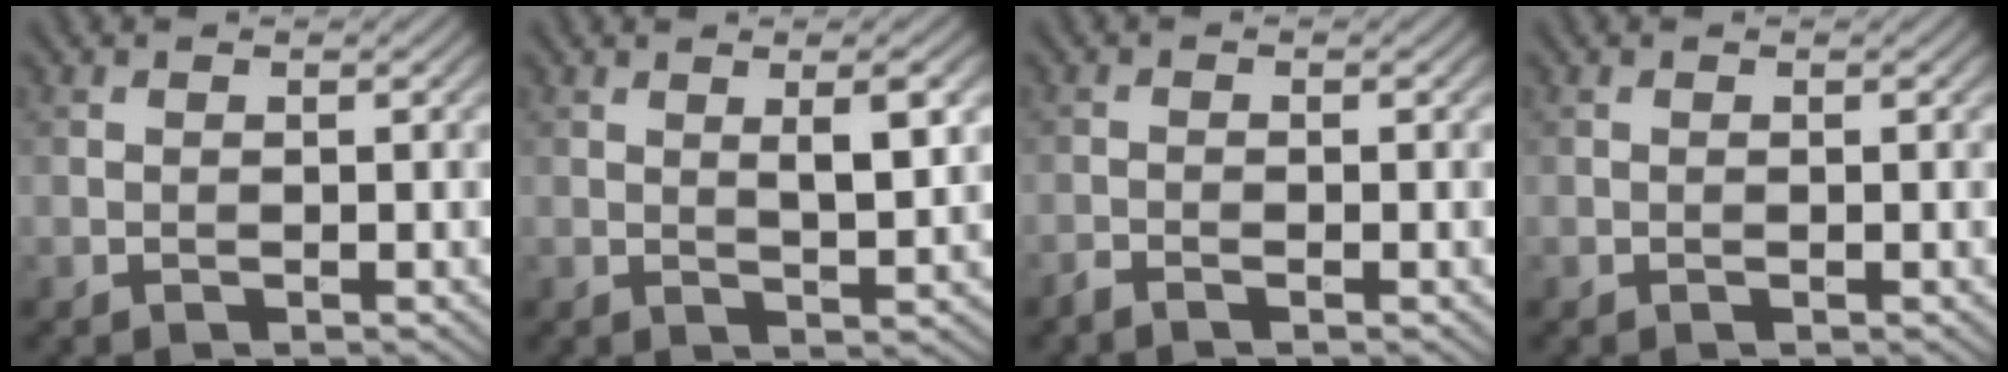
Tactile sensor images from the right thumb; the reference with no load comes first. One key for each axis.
{"total": 3.9, "fx": 1.3, "fy": 0.9, "fz": 3.6, "tx": -0.063, "ty": 0.000, "tz": 0.025}
{"total": 1.0, "fx": -0.9, "fy": 0.0, "fz": 0.6, "tx": -0.014, "ty": 0.000, "tz": -0.021}
{"total": 0.0}